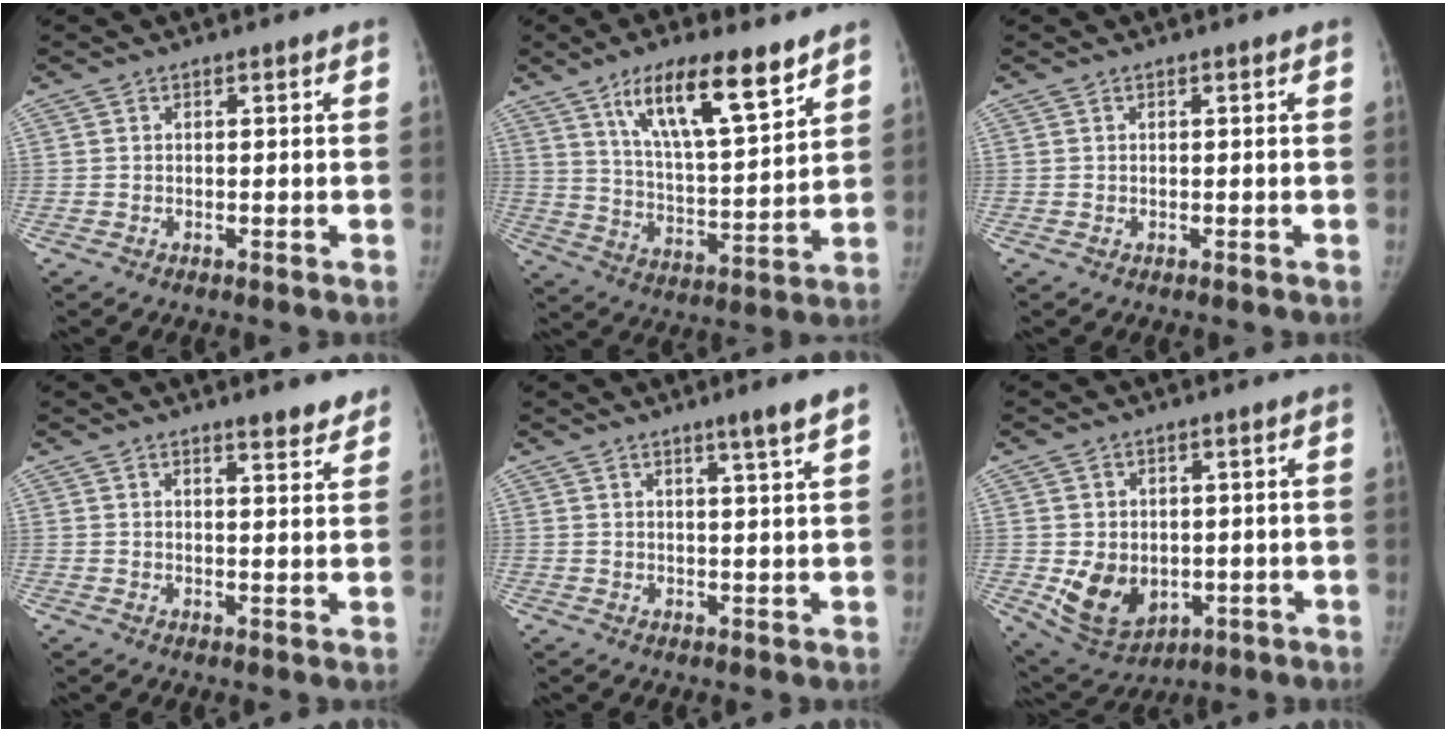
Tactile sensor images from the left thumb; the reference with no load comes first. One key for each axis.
{"total": 16.5, "fx": 10.2, "fy": 4.5, "fz": 12.2, "tx": -0.182, "ty": -0.051, "tz": 0.182}
{"total": 0.0}
{"total": 4.6, "fx": 3.7, "fy": 0.9, "fz": 2.6, "tx": -0.021, "ty": -0.025, "tz": 0.048}
{"total": 4.4, "fx": 2.8, "fy": -0.6, "fz": 3.3, "tx": -0.050, "ty": -0.022, "tz": 0.045}
{"total": 9.7, "fx": -1.3, "fy": 7.4, "fz": 6.1, "tx": -0.071, "ty": -0.009, "tz": 0.000}